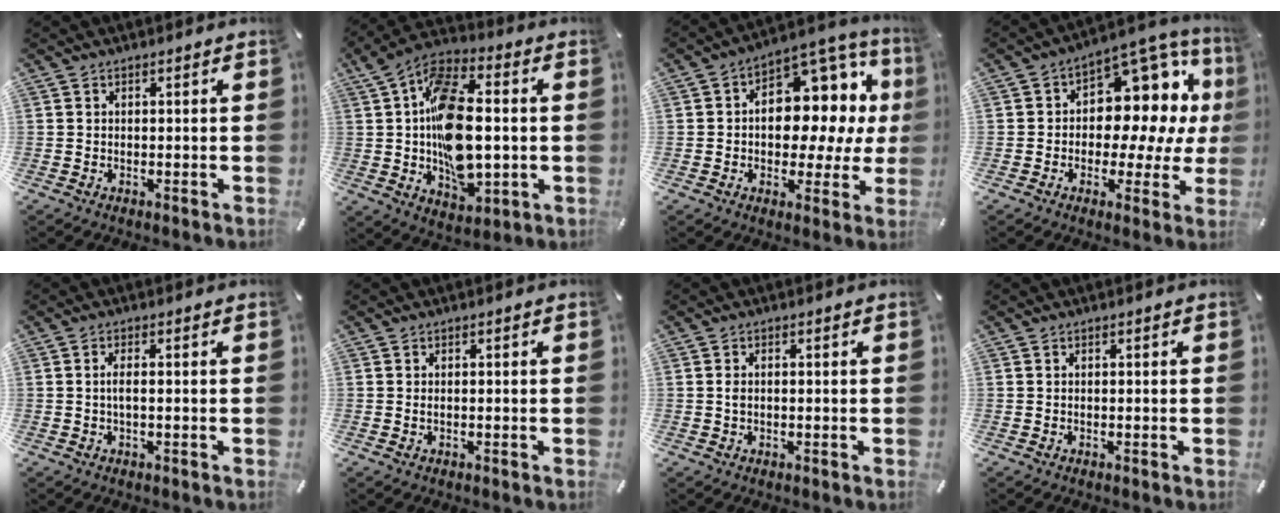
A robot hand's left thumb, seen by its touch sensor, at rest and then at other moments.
{"total": 19.5, "force": [-0.4, 11.6, 15.6], "torque": [-0.280, 0.006, -0.006]}
{"total": 13.1, "force": [1.9, 9.5, 8.8], "torque": [-0.109, -0.029, 0.039]}
{"total": 12.2, "force": [2.9, 8.9, 7.8], "torque": [-0.098, -0.045, 0.056]}
{"total": 2.5, "force": [-0.1, 0.4, 2.4], "torque": [-0.047, -0.003, -0.004]}
{"total": 0.8, "force": [-0.1, 0.4, 0.7], "torque": [-0.014, 0.000, -0.003]}
{"total": 1.4, "force": [-0.1, 0.7, 1.2], "torque": [-0.023, 0.002, -0.003]}
{"total": 0.0}